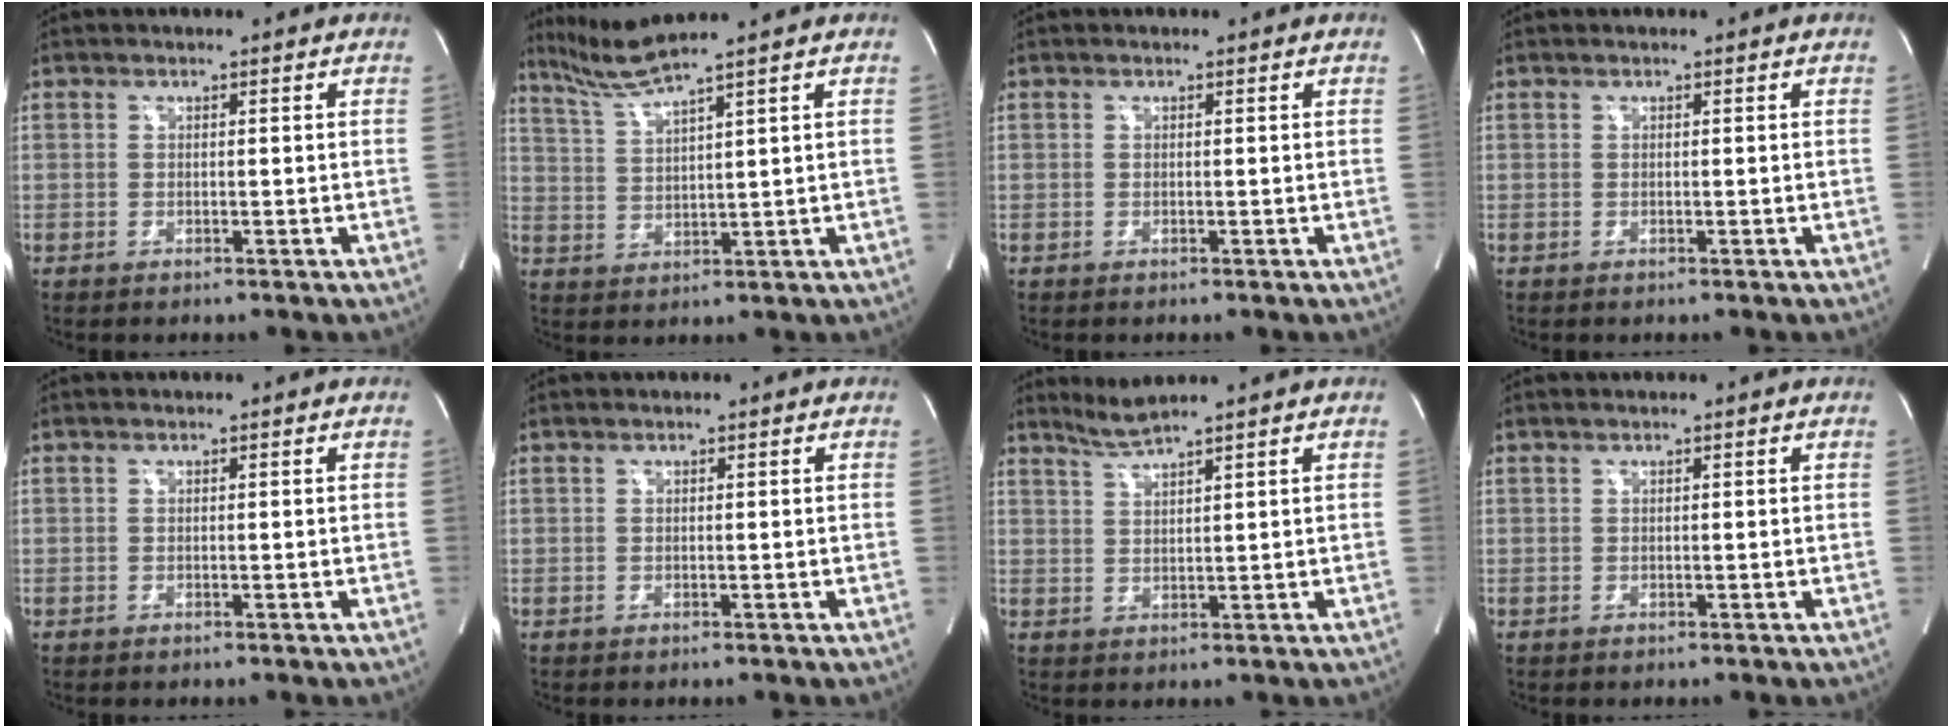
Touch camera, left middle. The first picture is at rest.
{"total": 5.9, "force": [5.1, -2.1, 2.2], "torque": [-0.054, -0.007, 0.108]}
{"total": 0.0}
{"total": 0.0}
{"total": 0.0}
{"total": 0.0}
{"total": 3.0, "force": [2.6, -1.3, 0.7], "torque": [-0.021, -0.009, 0.061]}
{"total": 0.6, "force": [0.4, -0.1, 0.4], "torque": [-0.013, 0.010, 0.013]}